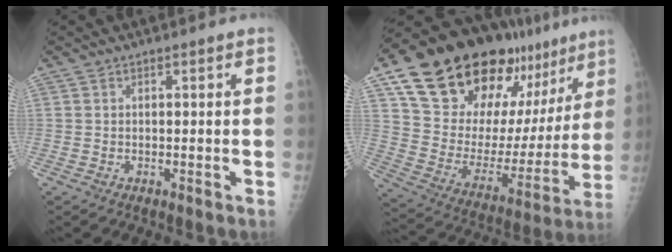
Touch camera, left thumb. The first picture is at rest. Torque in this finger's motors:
{"motor_torque": [0.86, 0.98, 1.47, -1.29, 0.22]}